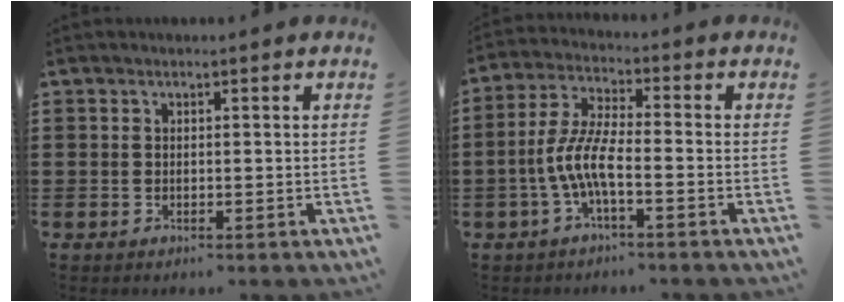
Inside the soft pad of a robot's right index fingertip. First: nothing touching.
{"total": 6.9, "force": [-2.6, 1.6, 6.2], "torque": [-0.154, -0.014, -0.059]}